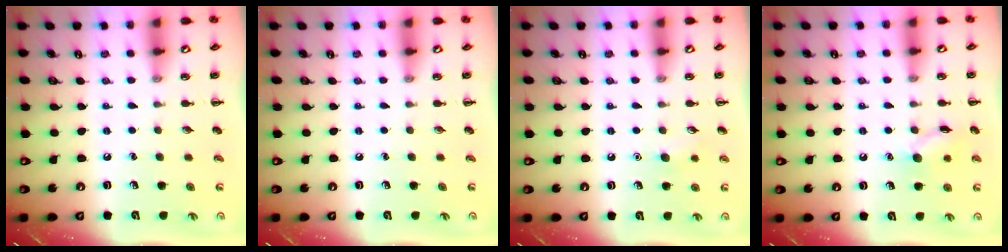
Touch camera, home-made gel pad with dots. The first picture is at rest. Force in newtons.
{"total": 0.0}
{"total": 5.2, "press": 5.0, "slide": 1.3}
{"total": 8.8, "press": 8.8, "slide": 0.5}